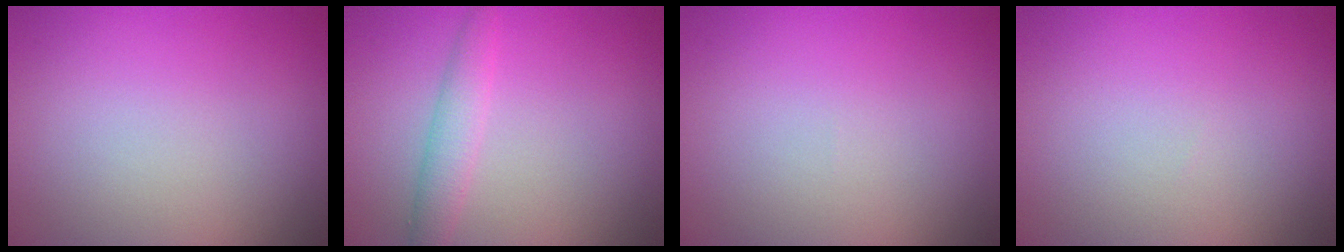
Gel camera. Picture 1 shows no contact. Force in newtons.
{"total": 2.3, "press": 2.3, "slide": 0.0}
{"total": 0.0}
{"total": 0.0}